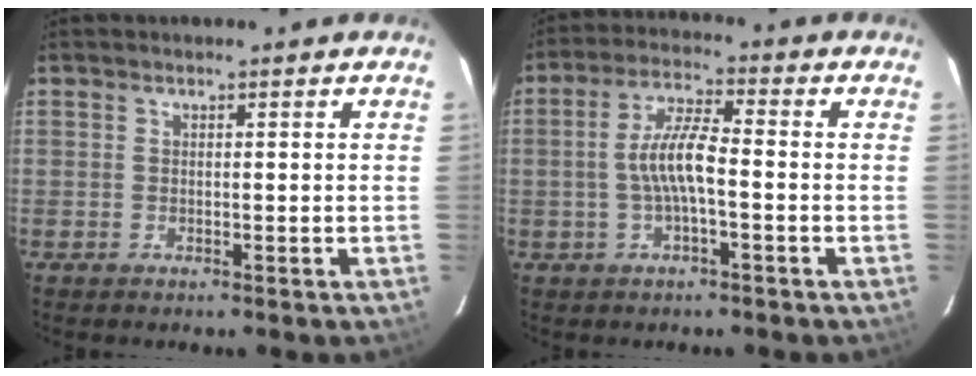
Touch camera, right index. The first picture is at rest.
{"total": 7.1, "force": [-1.4, 1.4, 6.8], "torque": [-0.138, 0.010, -0.025]}